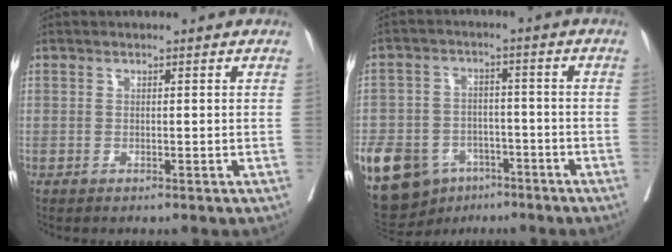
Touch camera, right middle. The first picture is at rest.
{"total": 18.1, "force": [-9.6, 12.9, 8.5], "torque": [-0.211, 0.006, -0.149]}